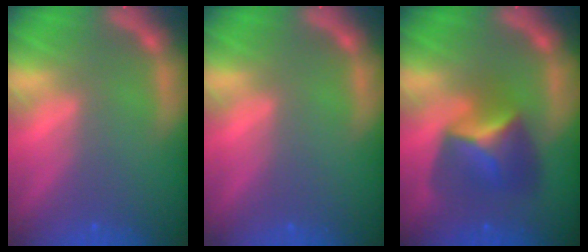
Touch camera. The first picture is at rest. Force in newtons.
{"total": 0.0}
{"total": 5.9}